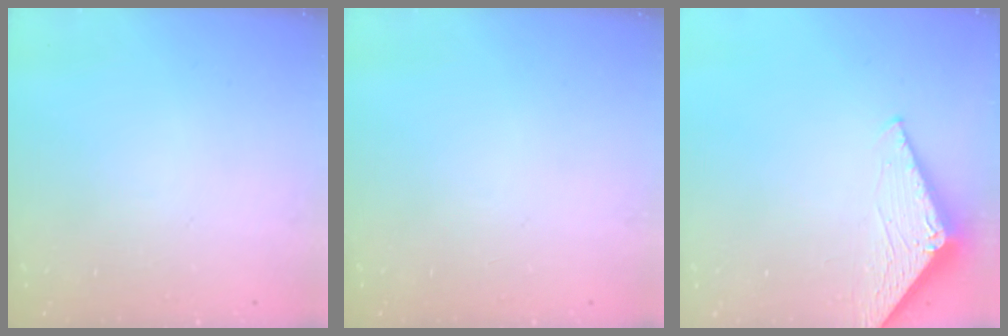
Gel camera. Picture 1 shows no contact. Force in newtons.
{"total": 0.0}
{"total": 3.1, "press": 3.1, "slide": 0.2}